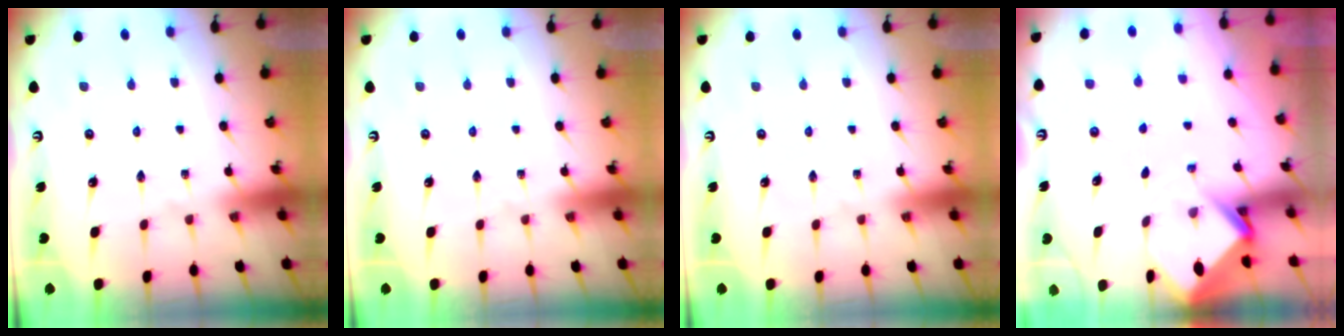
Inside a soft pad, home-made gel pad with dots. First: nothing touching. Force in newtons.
{"total": 0.0}
{"total": 0.0}
{"total": 2.9, "press": 2.9, "slide": 0.3}